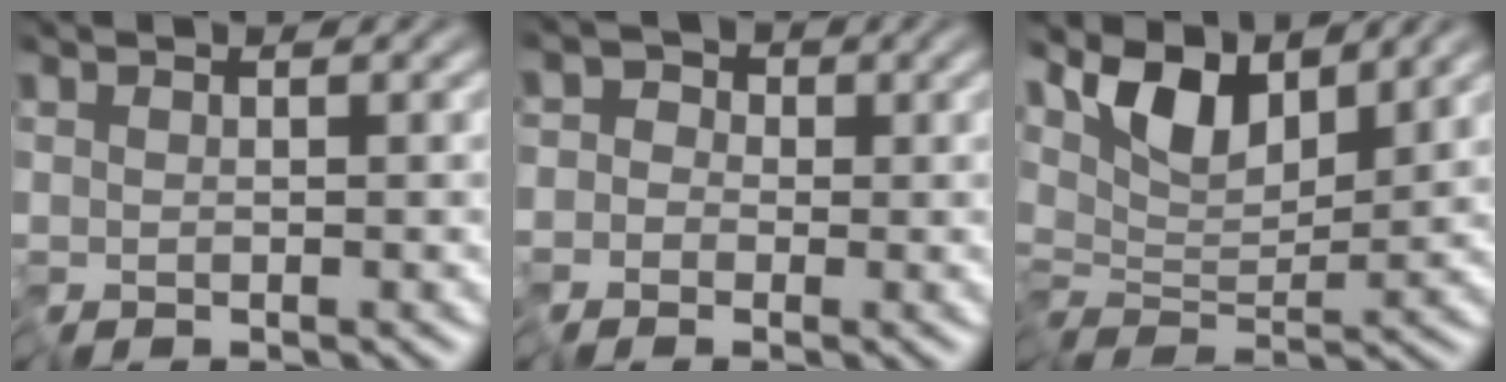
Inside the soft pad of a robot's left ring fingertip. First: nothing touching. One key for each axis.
{"total": 2.9, "fx": -1.3, "fy": 2.6, "fz": 0.5, "tx": 0.020, "ty": 0.015, "tz": -0.041}
{"total": 4.3, "fx": 3.0, "fy": 1.2, "fz": 2.7, "tx": -0.053, "ty": -0.003, "tz": 0.046}